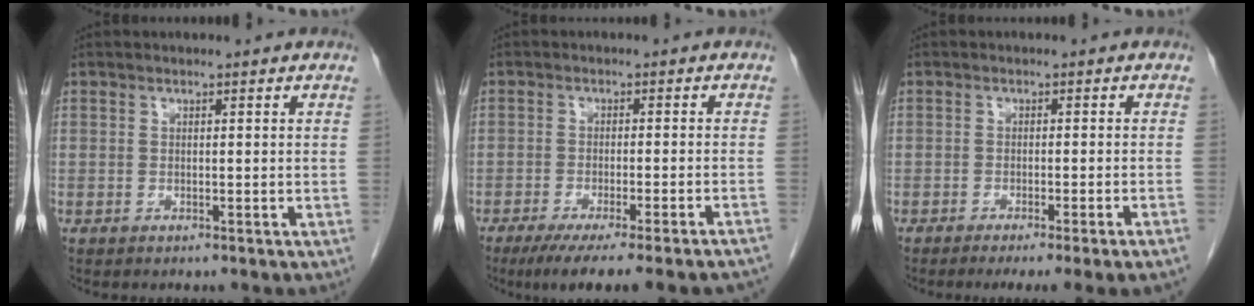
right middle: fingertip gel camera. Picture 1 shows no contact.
{"total": 16.5, "force": [-14.3, 0.2, 8.3], "torque": [-0.073, -0.028, -0.187]}
{"total": 8.1, "force": [-6.1, -1.2, 5.1], "torque": [-0.049, -0.014, -0.085]}